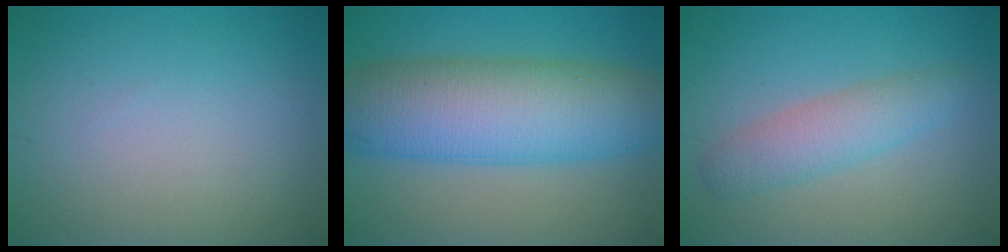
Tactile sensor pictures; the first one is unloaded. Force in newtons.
{"total": 11.4, "press": 11.4, "slide": 0.1}
{"total": 3.5, "press": 3.5, "slide": 0.2}